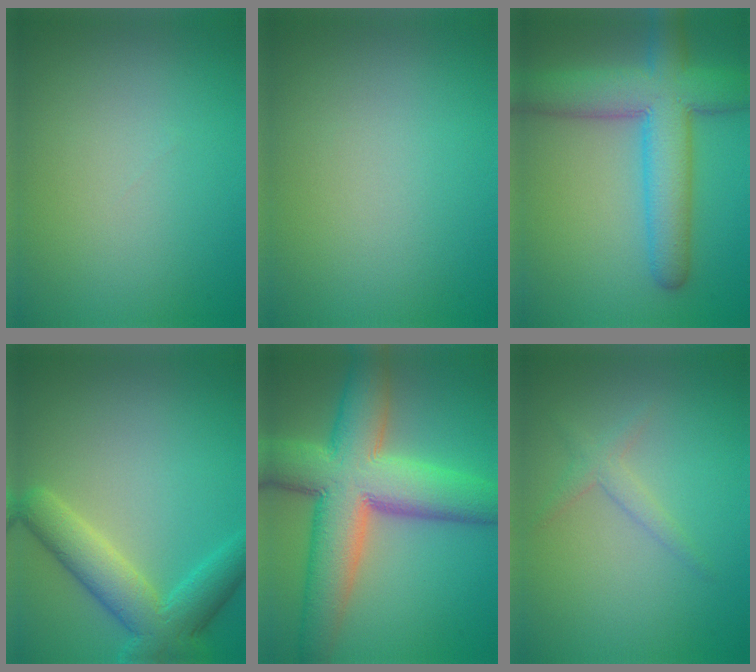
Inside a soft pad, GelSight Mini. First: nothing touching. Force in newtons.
{"total": 0.0}
{"total": 8.4, "press": 8.4, "slide": 0.4}
{"total": 5.8, "press": 5.8, "slide": 0.3}
{"total": 12.2, "press": 12.2, "slide": 0.7}
{"total": 1.3, "press": 1.3, "slide": 0.1}